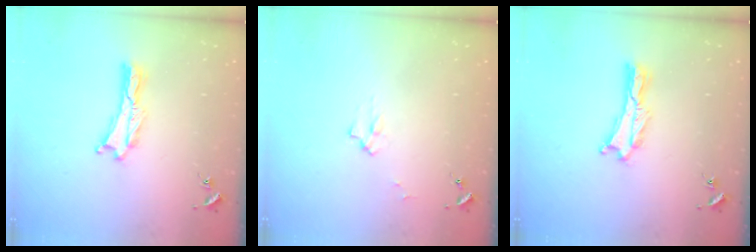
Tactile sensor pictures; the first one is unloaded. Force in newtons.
{"total": 2.2, "press": 2.2, "slide": 0.3}
{"total": 0.7, "press": 0.6, "slide": 0.2}